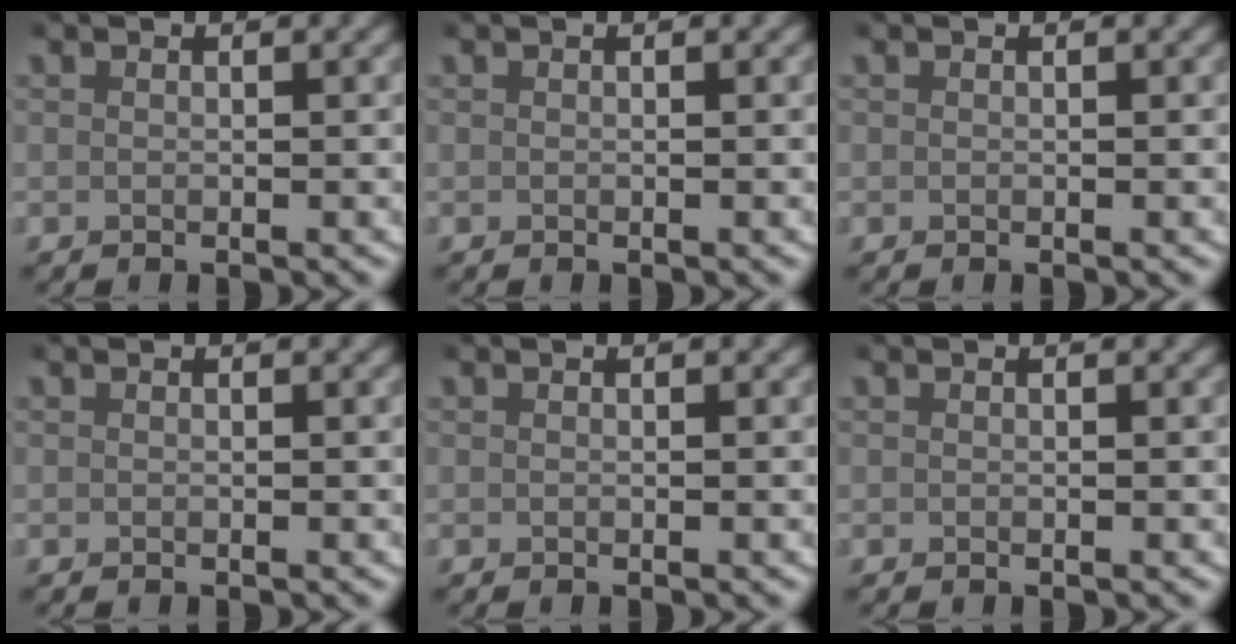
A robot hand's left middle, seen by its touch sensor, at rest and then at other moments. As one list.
[{"total": 0.0}, {"total": 0.0}, {"total": 0.0}, {"total": 0.0}, {"total": 0.0}]